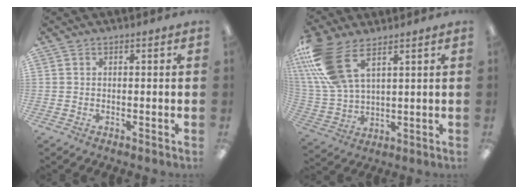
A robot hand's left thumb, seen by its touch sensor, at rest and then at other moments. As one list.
[{"total": 16.8, "force": [8.7, 8.2, 11.8], "torque": [-0.275, -0.031, 0.158]}]